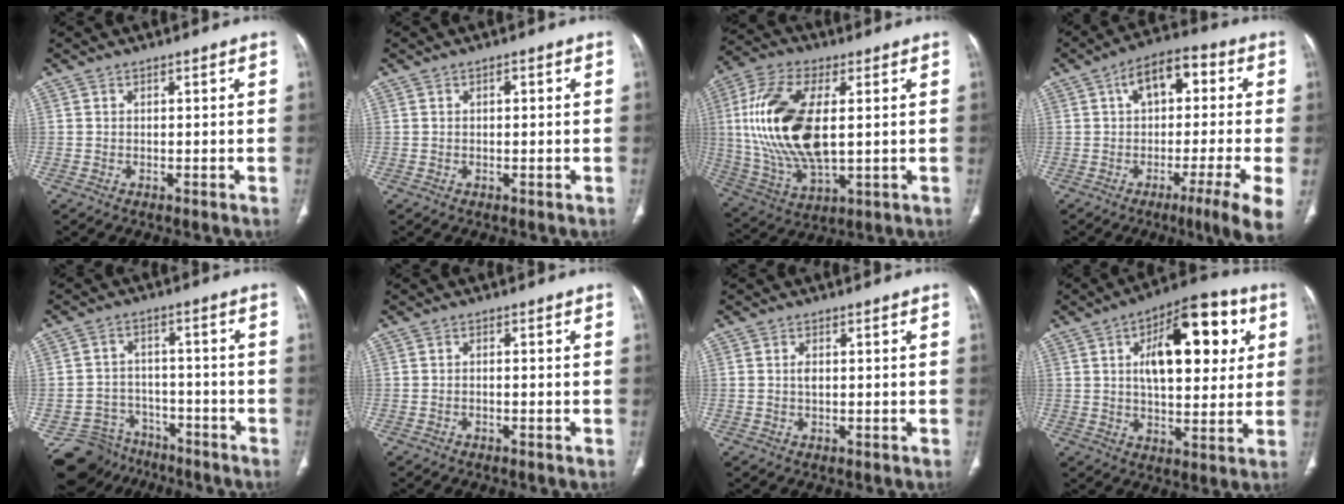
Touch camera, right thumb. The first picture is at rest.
{"total": 0.7, "force": [0.2, 0.4, 0.6], "torque": [-0.003, 0.002, 0.002]}
{"total": 20.5, "force": [2.2, 9.8, 17.8], "torque": [-0.368, -0.007, 0.046]}
{"total": 15.0, "force": [-0.7, 3.9, 14.5], "torque": [-0.213, 0.021, -0.021]}
{"total": 11.9, "force": [-9.3, 7.5, -0.1], "torque": [-0.001, 0.081, -0.136]}
{"total": 0.6, "force": [-0.4, 0.4, 0.3], "torque": [-0.006, 0.004, -0.007]}
{"total": 1.2, "force": [0.1, 0.7, 1.0], "torque": [-0.012, 0.002, 0.002]}
{"total": 19.5, "force": [5.6, 9.3, 16.2], "torque": [-0.189, 0.008, 0.078]}